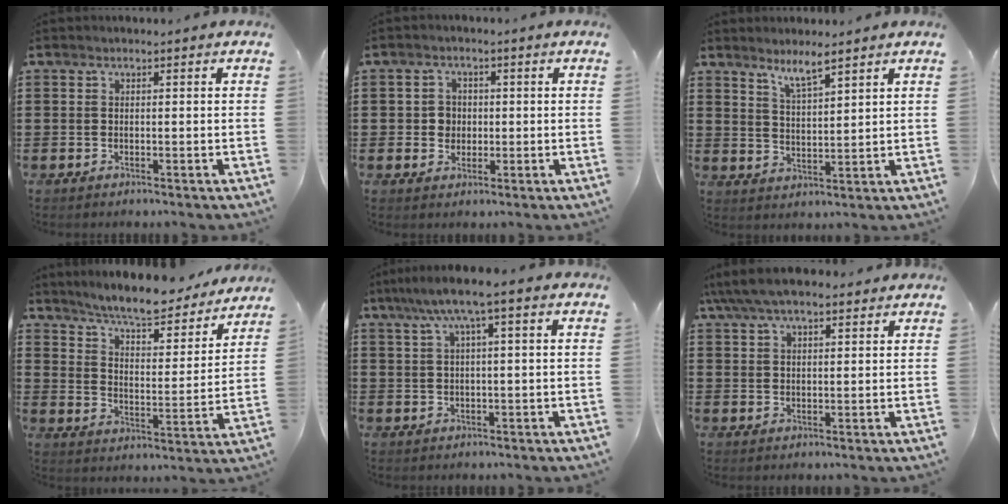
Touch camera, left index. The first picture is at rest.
{"total": 2.9, "force": [0.0, 2.8, 1.0], "torque": [-0.031, 0.007, -0.004]}
{"total": 4.4, "force": [3.7, 0.2, 2.3], "torque": [-0.056, -0.006, 0.066]}
{"total": 7.7, "force": [7.3, 0.0, 2.4], "torque": [-0.069, -0.052, 0.125]}
{"total": 5.3, "force": [2.1, 0.3, 4.8], "torque": [-0.098, 0.005, 0.033]}
{"total": 6.1, "force": [4.9, 1.7, 3.1], "torque": [-0.075, -0.003, 0.091]}